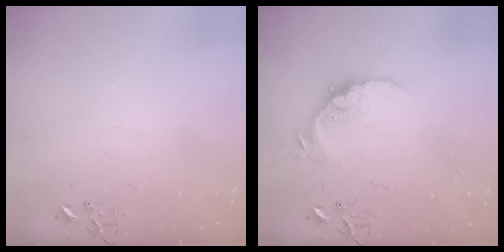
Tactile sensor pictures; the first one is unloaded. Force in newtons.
{"total": 13.7, "press": 13.7, "slide": 0.8}